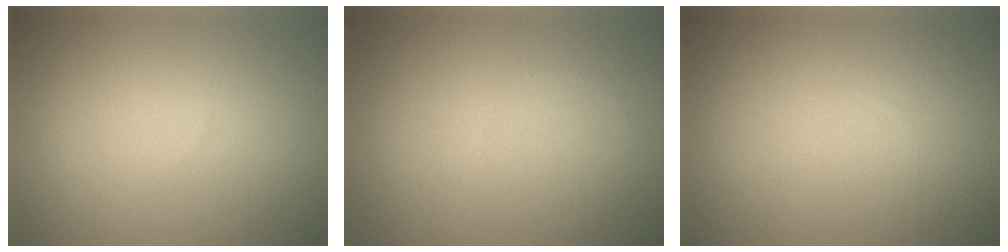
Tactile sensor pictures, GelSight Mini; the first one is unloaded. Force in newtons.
{"total": 0.0}
{"total": 0.0}